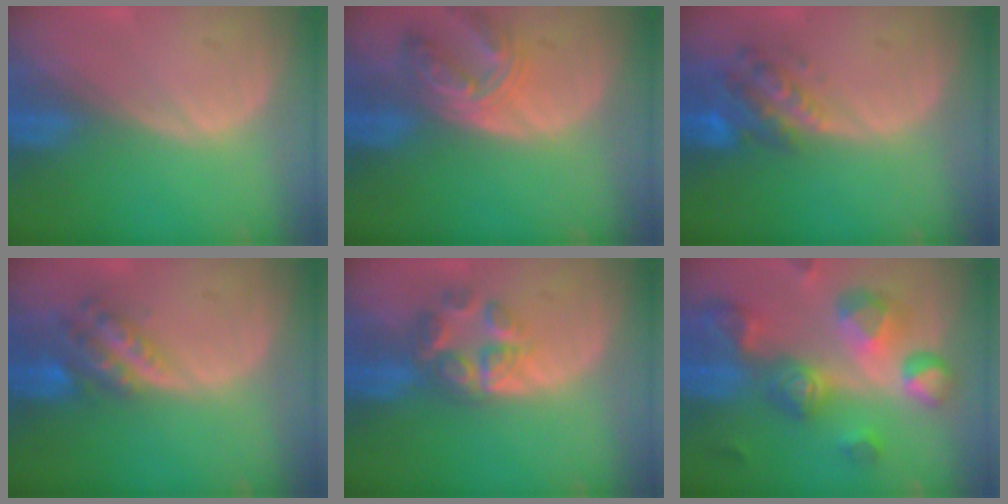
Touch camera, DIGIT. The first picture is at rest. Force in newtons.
{"total": 6.6, "press": 6.4, "slide": 1.7}
{"total": 6.3, "press": 5.8, "slide": 2.5}
{"total": 6.0, "press": 5.2, "slide": 2.9}
{"total": 6.4, "press": 5.6, "slide": 3.1}
{"total": 11.2, "press": 10.0, "slide": 5.0}